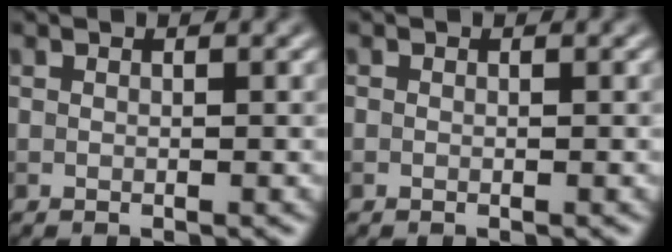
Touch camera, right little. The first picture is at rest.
{"total": 0.0}